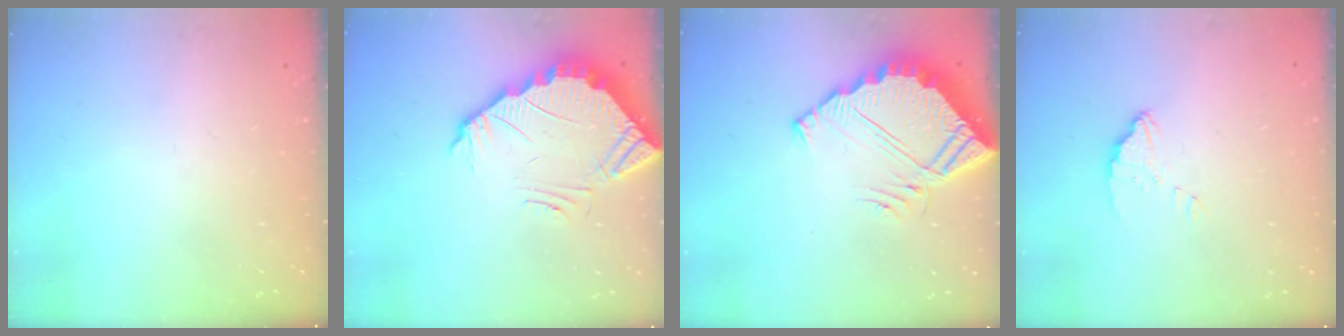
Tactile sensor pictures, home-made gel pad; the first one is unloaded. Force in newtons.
{"total": 4.6, "press": 4.6, "slide": 0.3}
{"total": 7.1, "press": 7.1, "slide": 0.5}
{"total": 2.5, "press": 2.5, "slide": 0.2}